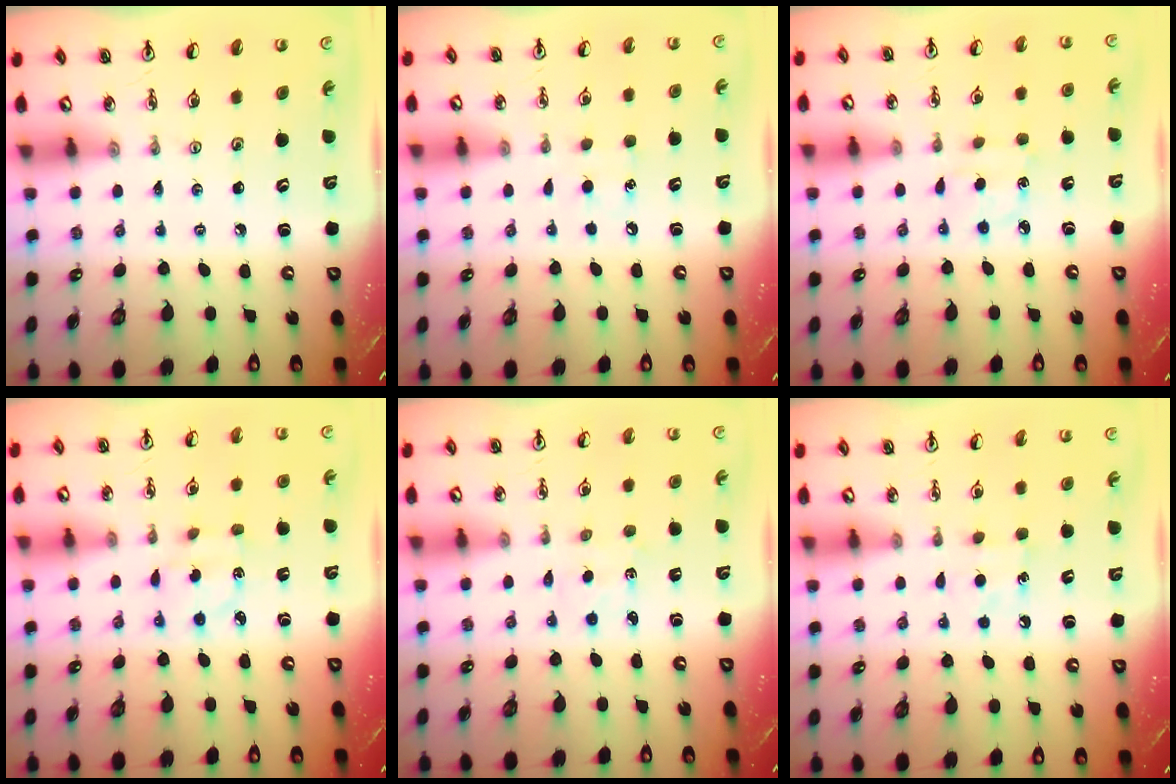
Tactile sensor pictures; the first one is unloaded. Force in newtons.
{"total": 6.3, "press": 6.3, "slide": 0.8}
{"total": 4.5, "press": 4.5, "slide": 0.6}
{"total": 2.4, "press": 2.3, "slide": 0.5}
{"total": 1.4, "press": 1.4, "slide": 0.2}
{"total": 6.4, "press": 6.3, "slide": 0.8}